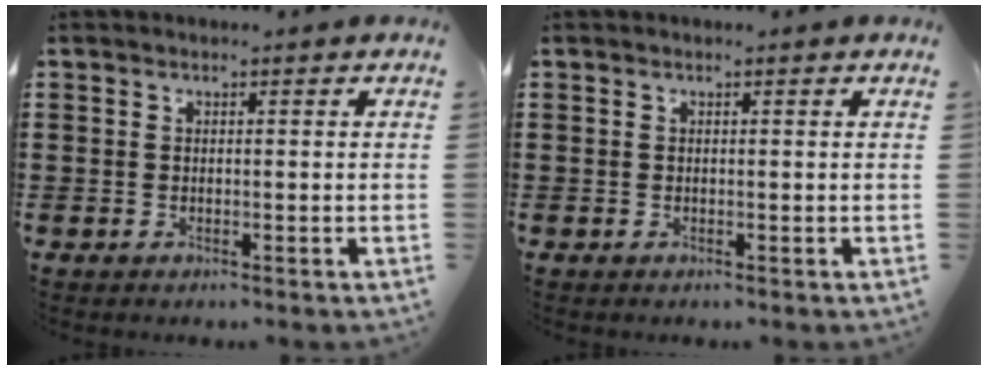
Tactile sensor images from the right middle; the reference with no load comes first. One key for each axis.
{"total": 0.0}